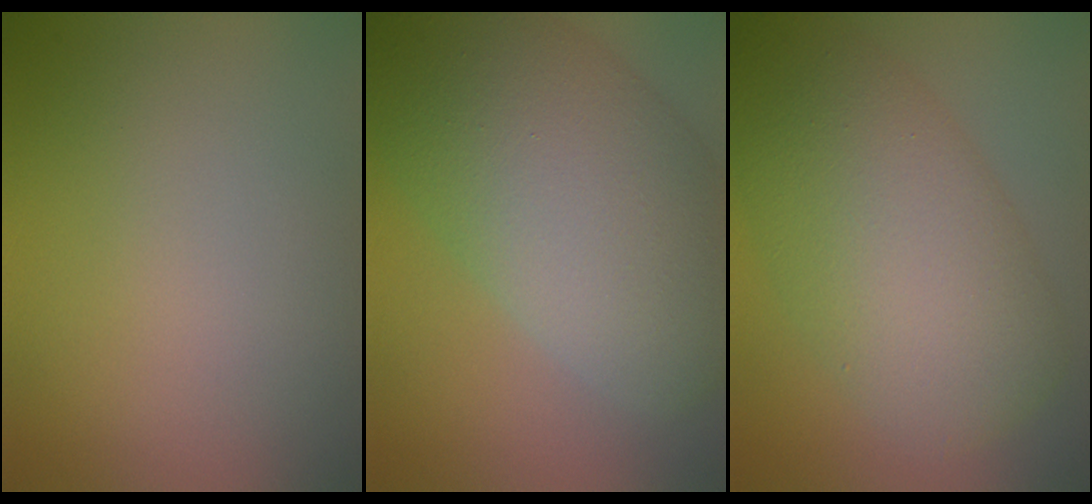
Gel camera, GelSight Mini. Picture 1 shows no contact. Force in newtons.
{"total": 12.3, "press": 12.3, "slide": 0.7}
{"total": 9.5, "press": 9.4, "slide": 0.3}